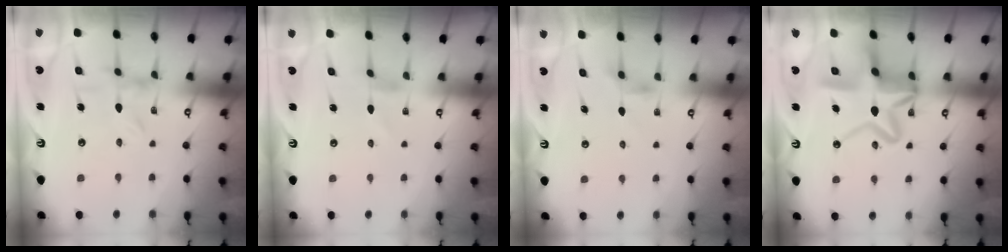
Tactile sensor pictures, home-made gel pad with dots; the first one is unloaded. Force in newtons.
{"total": 0.0}
{"total": 2.2, "press": 2.1, "slide": 0.4}
{"total": 14.6, "press": 14.5, "slide": 1.4}